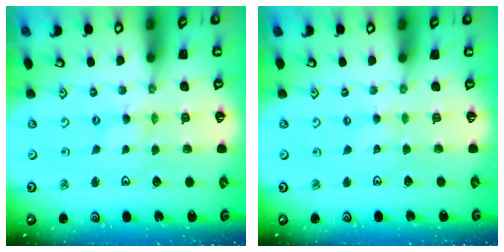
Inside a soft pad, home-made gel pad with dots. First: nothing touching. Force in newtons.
{"total": 1.1, "press": 1.0, "slide": 0.3}